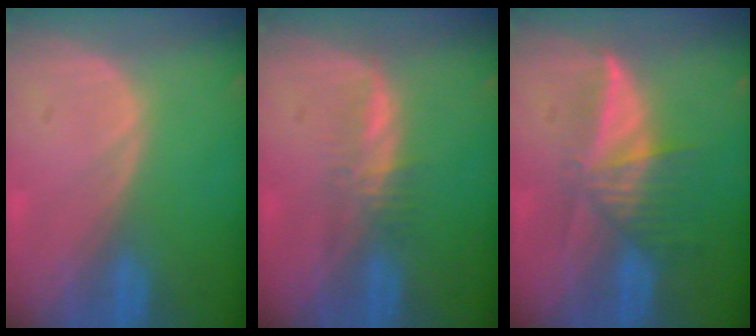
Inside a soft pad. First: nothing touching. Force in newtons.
{"total": 2.8, "press": 2.7, "slide": 0.5}
{"total": 6.0, "press": 5.7, "slide": 1.9}